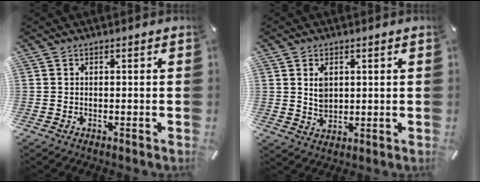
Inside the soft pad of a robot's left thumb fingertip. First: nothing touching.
{"total": 4.1, "force": [1.4, 3.2, 2.2], "torque": [-0.035, -0.001, 0.023]}